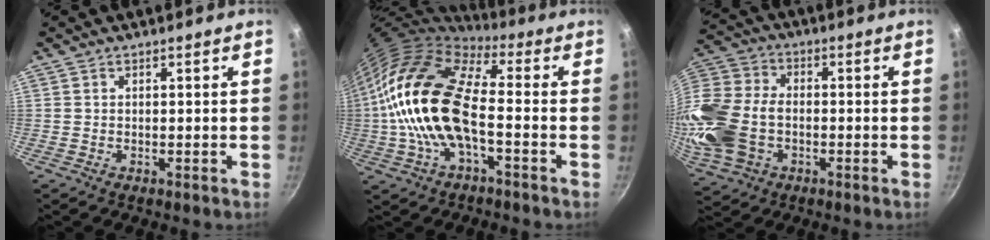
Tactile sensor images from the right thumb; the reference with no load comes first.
{"total": 19.2, "force": [-1.9, 9.0, 16.9], "torque": [-0.302, 0.027, -0.047]}
{"total": 19.0, "force": [-4.1, 13.7, 12.6], "torque": [-0.280, 0.025, -0.083]}